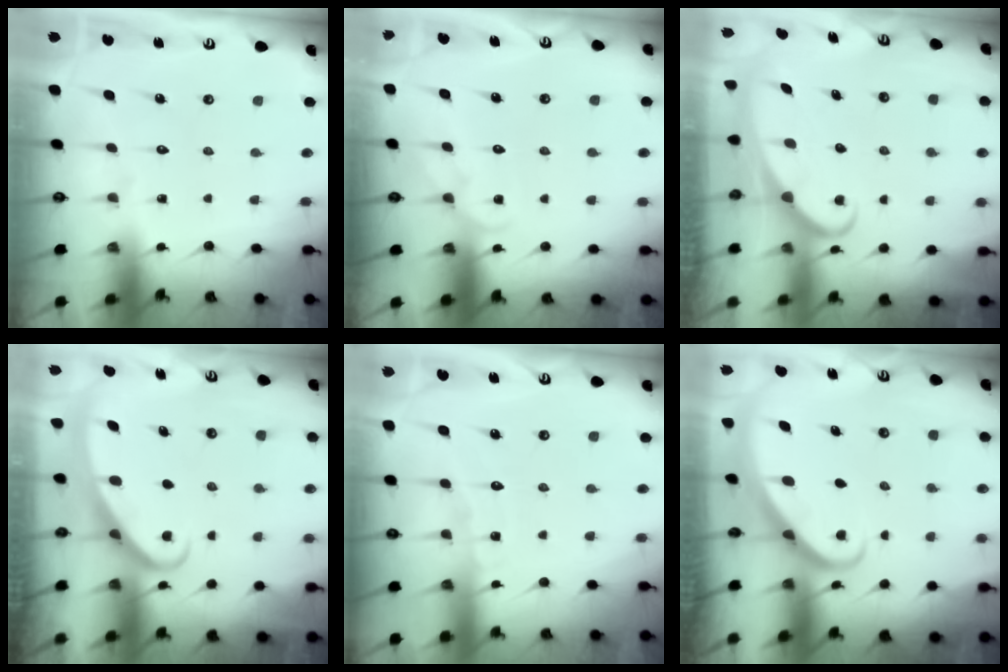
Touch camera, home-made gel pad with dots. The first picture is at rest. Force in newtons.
{"total": 3.8, "press": 3.8, "slide": 0.4}
{"total": 2.4, "press": 2.4, "slide": 0.3}
{"total": 2.6, "press": 2.6, "slide": 0.4}
{"total": 4.7, "press": 4.6, "slide": 0.4}
{"total": 2.8, "press": 2.8, "slide": 0.3}